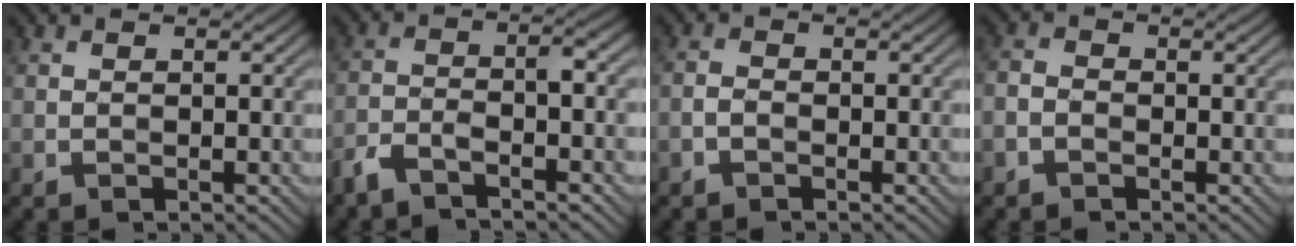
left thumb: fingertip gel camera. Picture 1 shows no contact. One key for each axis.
{"total": 4.8, "fx": -3.3, "fy": 0.9, "fz": 3.4, "tx": -0.069, "ty": -0.004, "tz": -0.076}
{"total": 1.4, "fx": -1.0, "fy": 0.6, "fz": 0.8, "tx": -0.017, "ty": 0.001, "tz": -0.024}
{"total": 1.8, "fx": -1.1, "fy": 1.1, "fz": 0.9, "tx": -0.019, "ty": 0.002, "tz": -0.029}